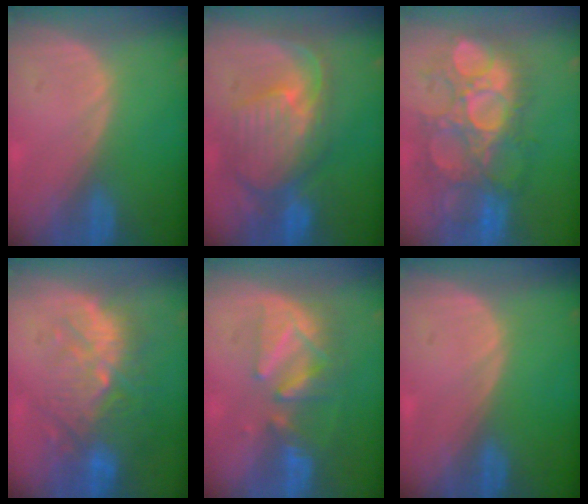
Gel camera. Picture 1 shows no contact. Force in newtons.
{"total": 11.1, "press": 9.7, "slide": 5.3}
{"total": 11.7, "press": 11.1, "slide": 3.7}
{"total": 11.0, "press": 9.8, "slide": 5.0}
{"total": 8.2, "press": 7.5, "slide": 3.1}
{"total": 0.0}